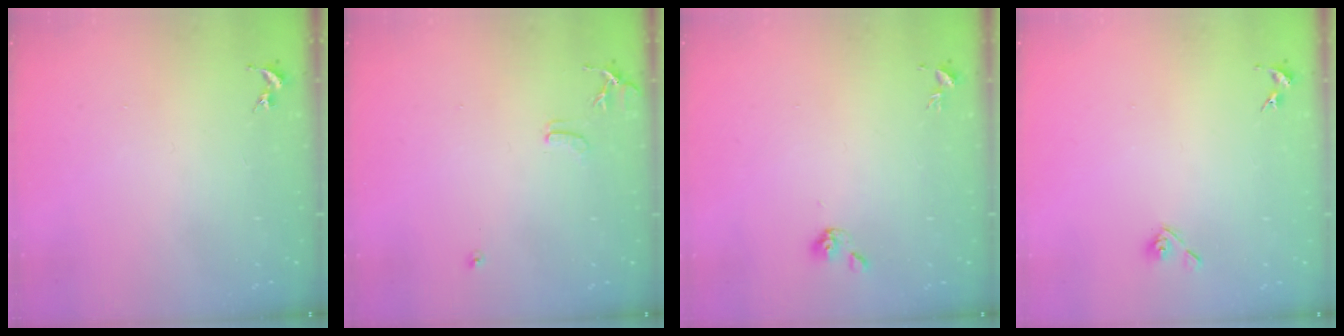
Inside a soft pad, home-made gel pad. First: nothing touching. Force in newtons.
{"total": 7.9, "press": 7.9, "slide": 0.7}
{"total": 4.7, "press": 4.5, "slide": 1.3}
{"total": 5.3, "press": 4.9, "slide": 2.0}